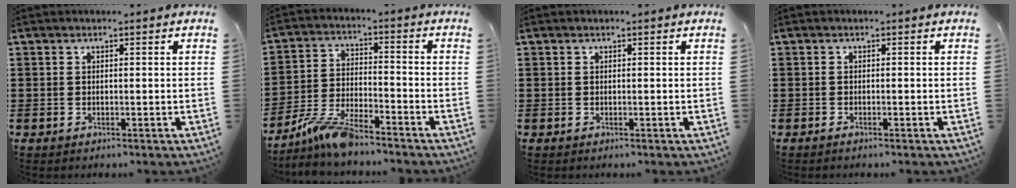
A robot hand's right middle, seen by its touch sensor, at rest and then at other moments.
{"total": 7.7, "force": [-6.5, 1.0, 4.0], "torque": [-0.092, -0.005, -0.127]}
{"total": 0.0}
{"total": 0.5, "force": [-0.4, 0.0, 0.3], "torque": [-0.009, -0.006, -0.006]}